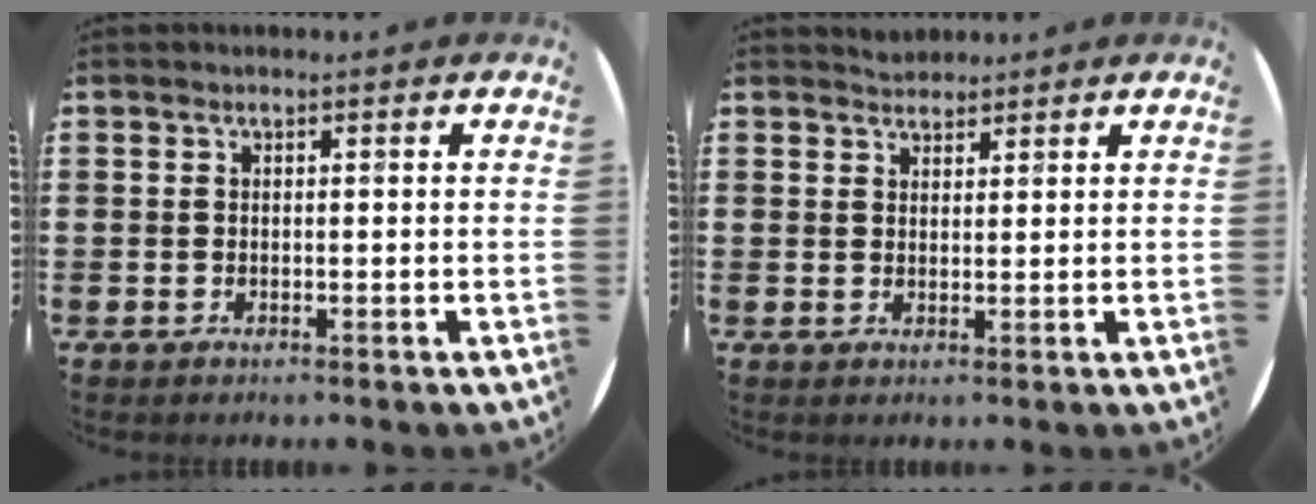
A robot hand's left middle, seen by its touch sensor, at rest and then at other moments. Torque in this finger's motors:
{"motor_torque": [0.33, -0.31, -0.02, 0.01]}